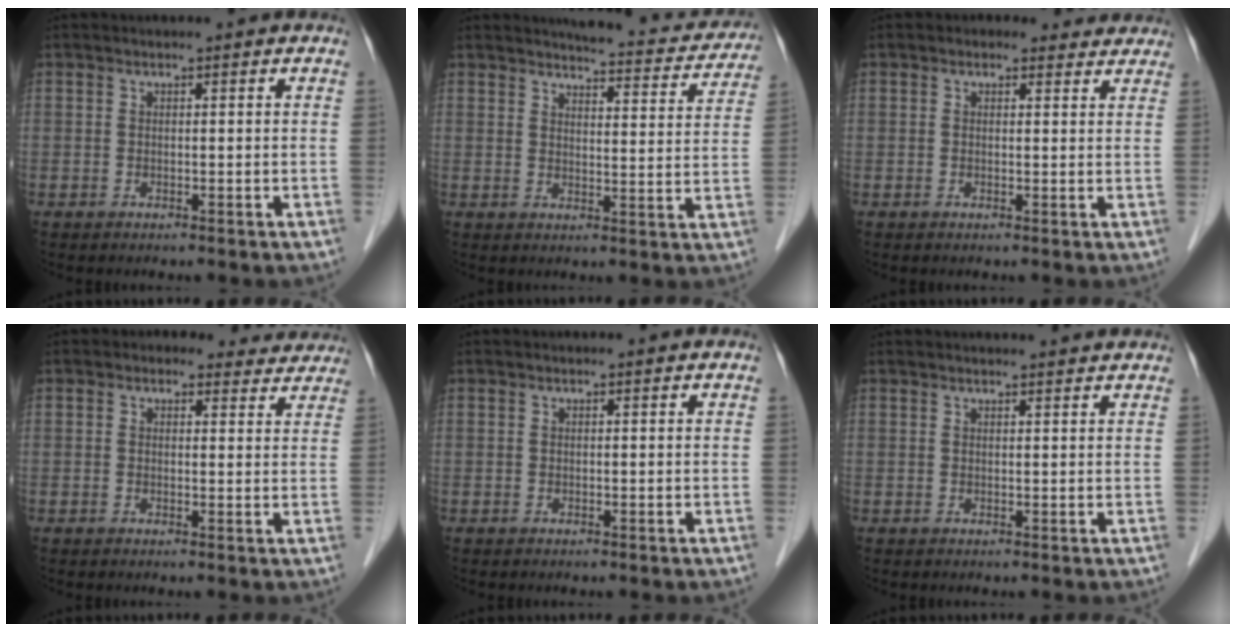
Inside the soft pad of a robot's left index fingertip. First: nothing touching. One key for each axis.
{"total": 12.8, "fx": 12.2, "fy": 2.6, "fz": 3.1, "tx": -0.017, "ty": -0.026, "tz": 0.126}
{"total": 3.0, "fx": 2.4, "fy": 1.8, "fz": 0.2, "tx": 0.007, "ty": 0.005, "tz": 0.016}
{"total": 6.1, "fx": 5.4, "fy": 2.9, "fz": 0.1, "tx": 0.024, "ty": 0.003, "tz": 0.041}
{"total": 0.0}
{"total": 3.9, "fx": 3.8, "fy": 0.1, "fz": 0.9, "tx": -0.014, "ty": 0.013, "tz": 0.043}